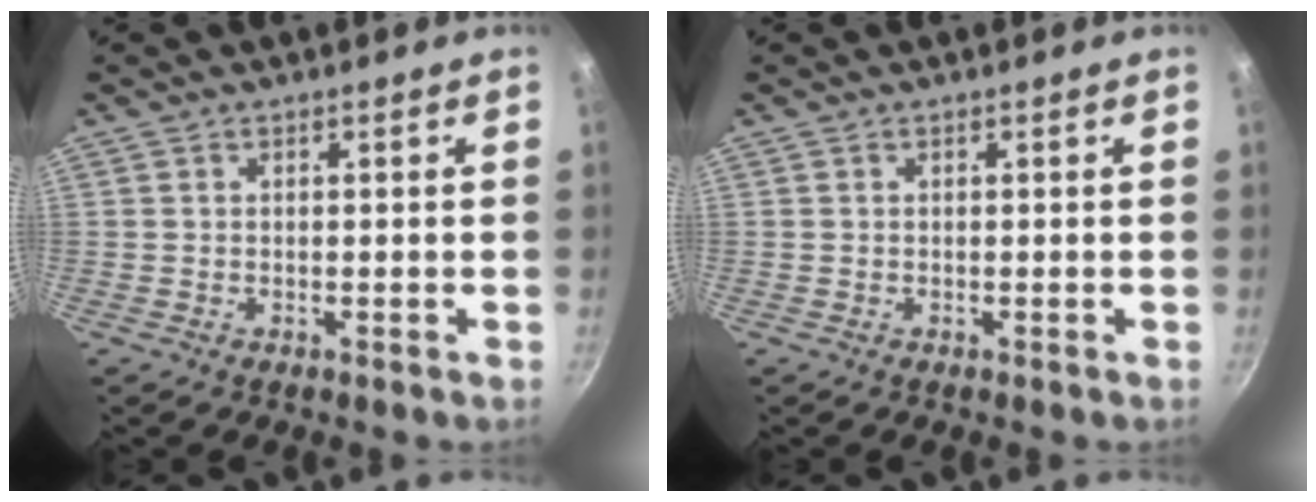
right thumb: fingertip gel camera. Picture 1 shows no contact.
{"total": 0.0}